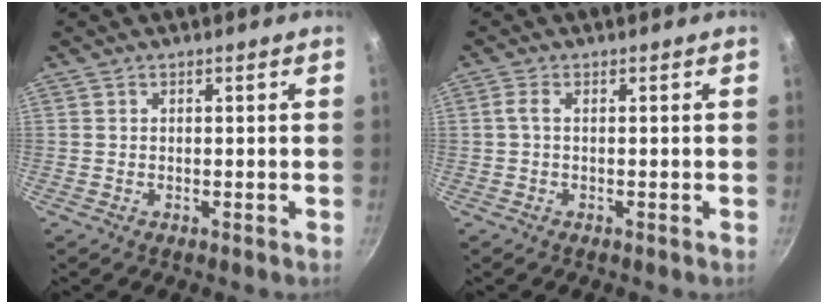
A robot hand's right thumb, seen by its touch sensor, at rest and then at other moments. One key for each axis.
{"total": 1.6, "fx": -0.1, "fy": 0.6, "fz": 1.5, "tx": -0.042, "ty": 0.006, "tz": -0.004}